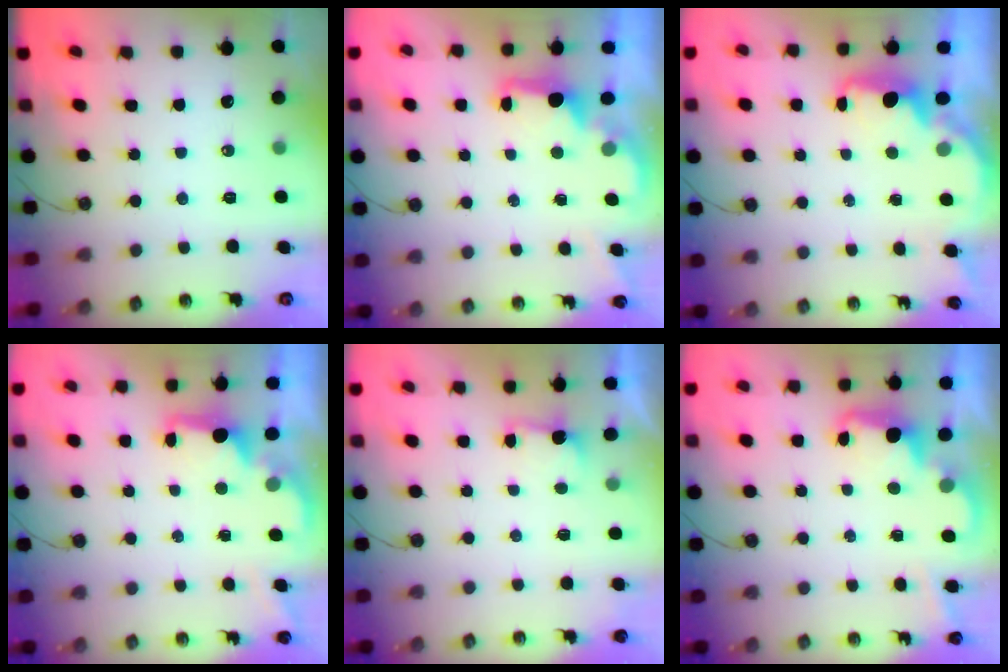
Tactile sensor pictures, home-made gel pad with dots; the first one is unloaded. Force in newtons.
{"total": 1.8, "press": 1.7, "slide": 0.6}
{"total": 2.4, "press": 2.2, "slide": 0.8}
{"total": 2.0, "press": 1.9, "slide": 0.8}
{"total": 2.1, "press": 1.9, "slide": 0.8}
{"total": 2.4, "press": 2.4, "slide": 0.5}